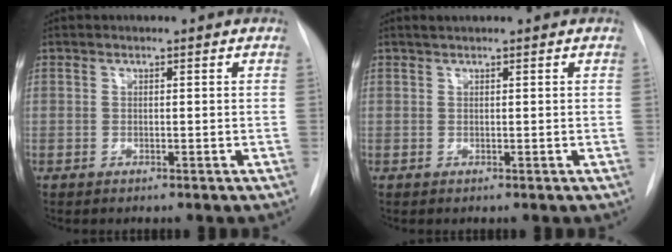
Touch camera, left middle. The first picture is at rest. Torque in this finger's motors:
{"motor_torque": [0.28, -0.25, -0.04, 0.02]}